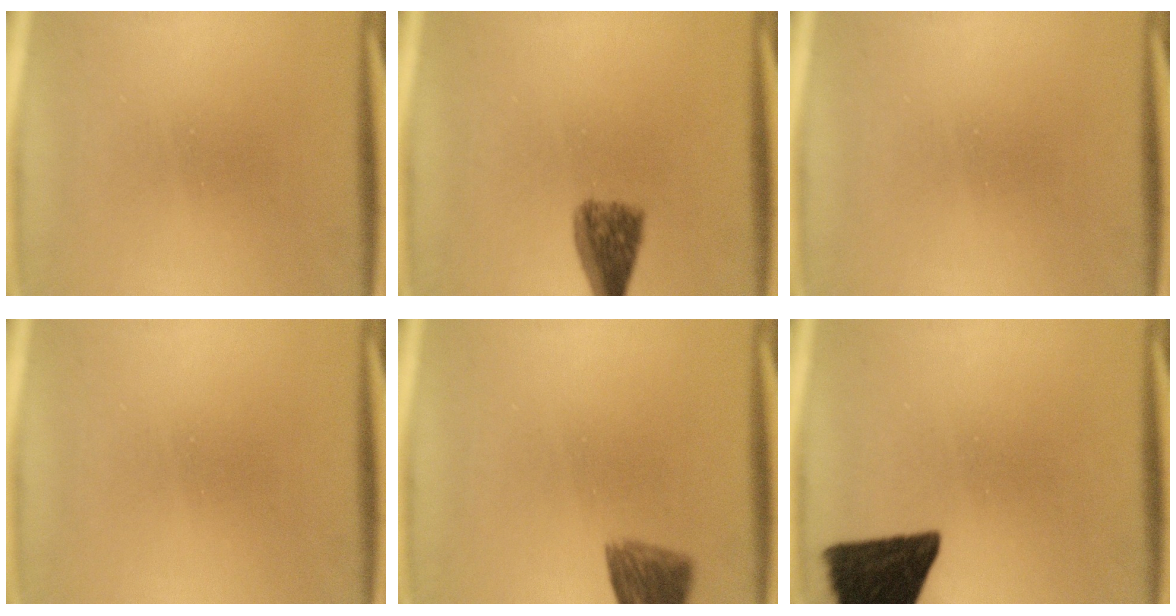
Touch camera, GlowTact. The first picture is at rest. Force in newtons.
{"total": 5.6}
{"total": 0.0}
{"total": 0.0}
{"total": 6.0}
{"total": 14.8}